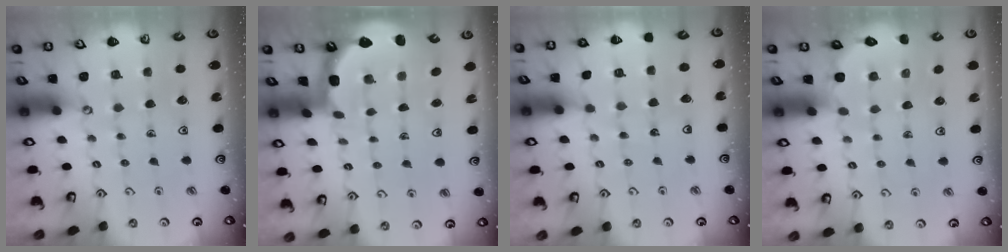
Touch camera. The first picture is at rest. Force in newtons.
{"total": 2.5, "press": 1.7, "slide": 1.8}
{"total": 3.2, "press": 3.2, "slide": 0.3}
{"total": 2.9, "press": 2.8, "slide": 0.7}